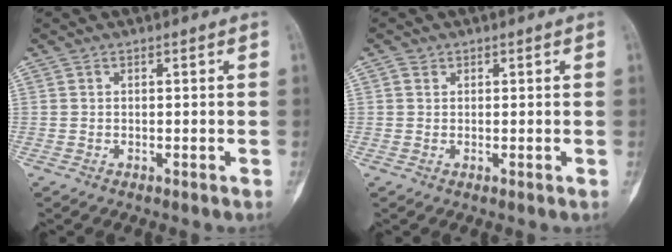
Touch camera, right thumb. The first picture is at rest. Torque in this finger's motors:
{"motor_torque": [-0.60, -0.09, 0.09, -0.07, -0.03]}